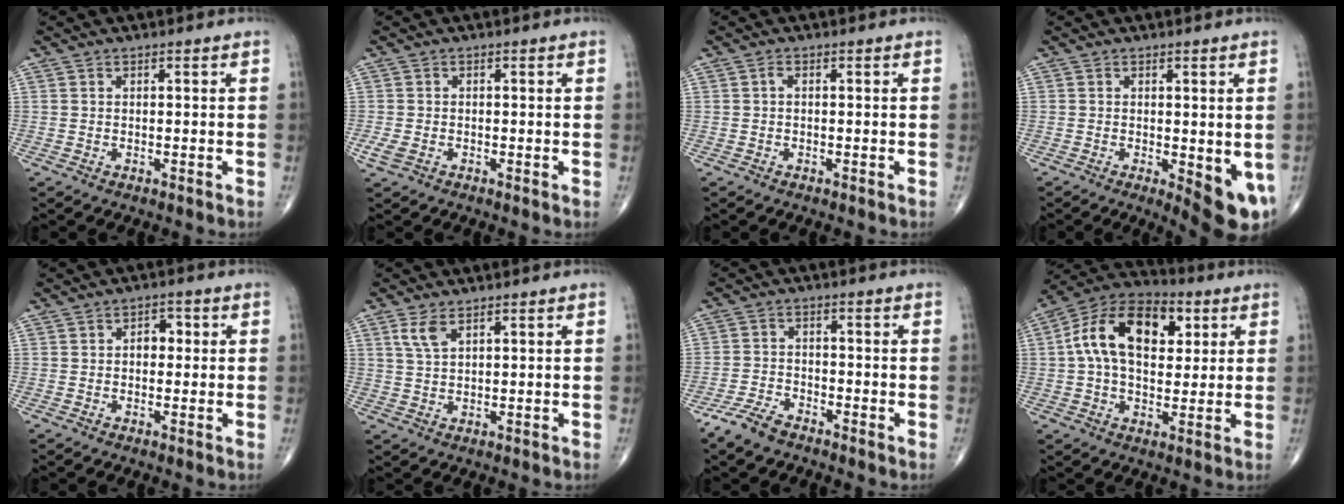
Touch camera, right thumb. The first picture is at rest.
{"total": 2.3, "force": [-0.7, 1.3, 1.7], "torque": [-0.039, -0.004, -0.018]}
{"total": 0.6, "force": [-0.1, 0.3, 0.5], "torque": [-0.009, 0.000, -0.005]}
{"total": 8.2, "force": [-1.6, 2.8, 7.6], "torque": [-0.088, -0.019, -0.014]}
{"total": 3.0, "force": [0.3, 2.2, 2.1], "torque": [-0.014, 0.009, -0.002]}
{"total": 3.5, "force": [2.0, 1.5, 2.5], "torque": [-0.053, 0.000, 0.046]}
{"total": 5.3, "force": [-4.1, 2.1, 2.5], "torque": [-0.054, 0.009, -0.085]}
{"total": 17.4, "force": [4.1, 10.5, 13.2], "torque": [-0.204, 0.012, 0.059]}